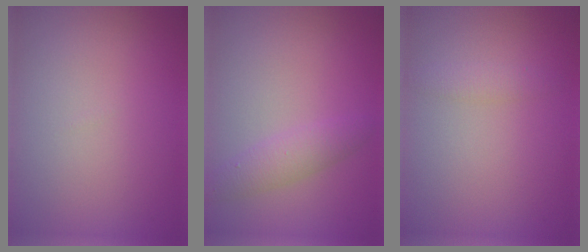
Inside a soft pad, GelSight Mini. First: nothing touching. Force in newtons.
{"total": 2.3, "press": 2.3, "slide": 0.1}
{"total": 1.3, "press": 1.3, "slide": 0.0}